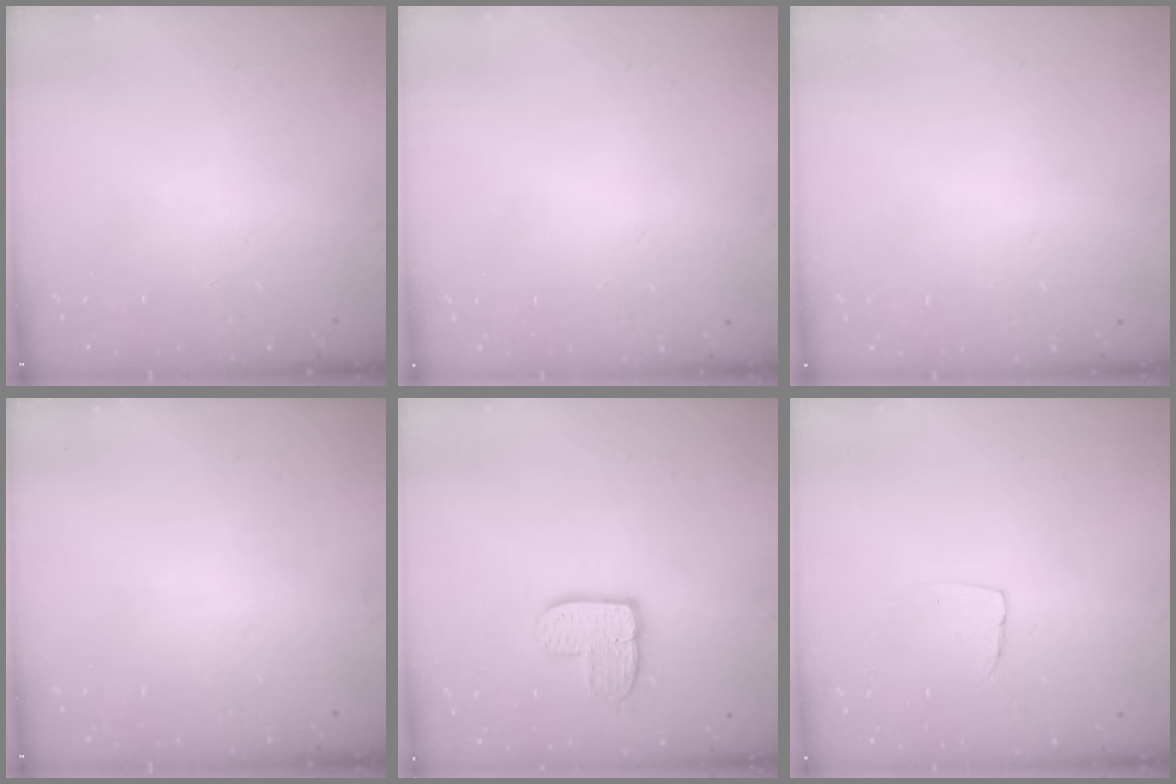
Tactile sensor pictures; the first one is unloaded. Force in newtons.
{"total": 0.0}
{"total": 0.0}
{"total": 0.0}
{"total": 10.3, "press": 10.2, "slide": 0.9}
{"total": 3.7, "press": 3.7, "slide": 0.2}